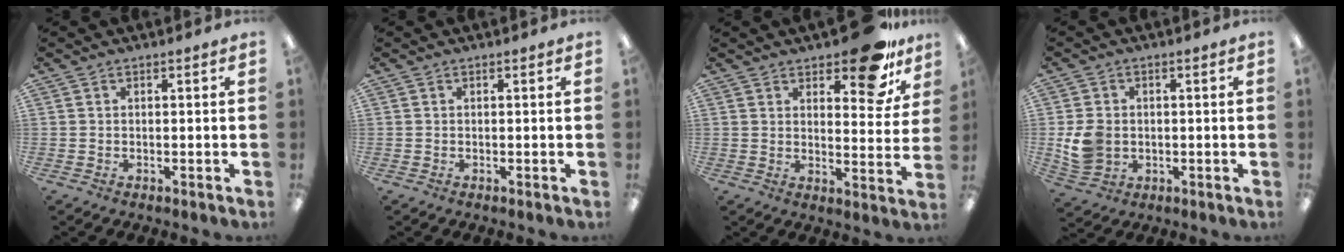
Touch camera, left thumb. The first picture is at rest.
{"total": 0.0}
{"total": 13.0, "force": [9.2, 5.1, 7.7], "torque": [-0.093, -0.056, 0.156]}
{"total": 7.4, "force": [-0.5, 6.3, 3.9], "torque": [-0.075, 0.008, -0.006]}